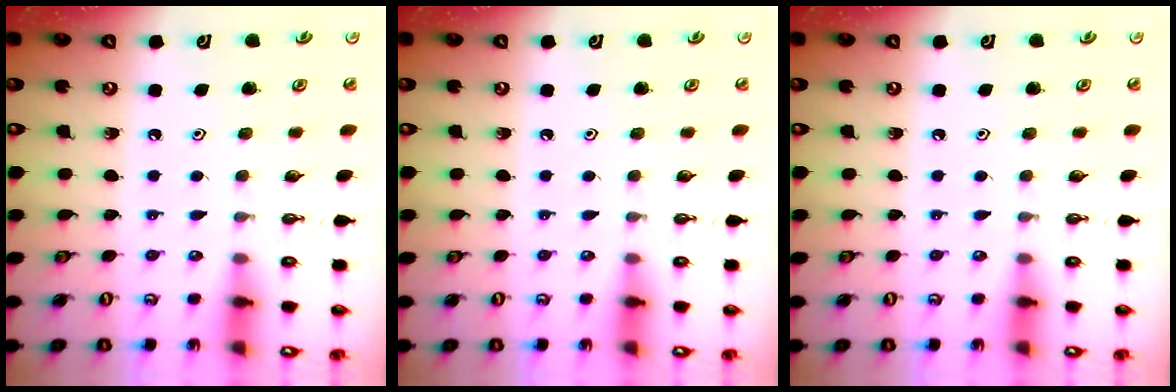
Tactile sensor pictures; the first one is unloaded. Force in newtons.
{"total": 0.0}
{"total": 0.0}